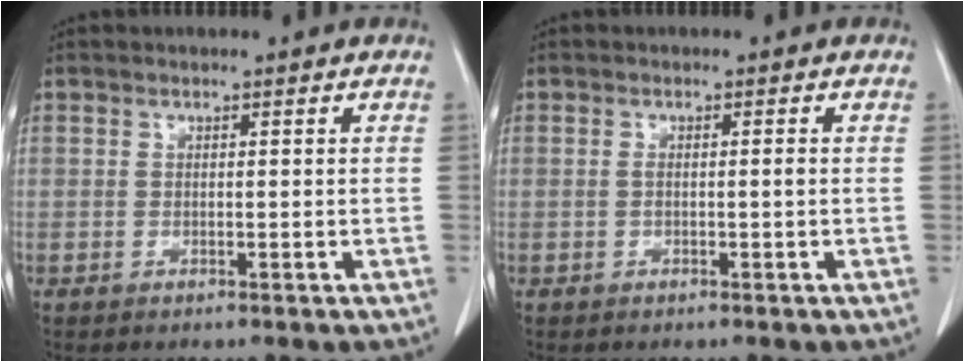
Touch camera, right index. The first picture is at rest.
{"total": 1.0, "force": [-0.1, 0.1, 1.0], "torque": [-0.015, 0.002, 0.002]}